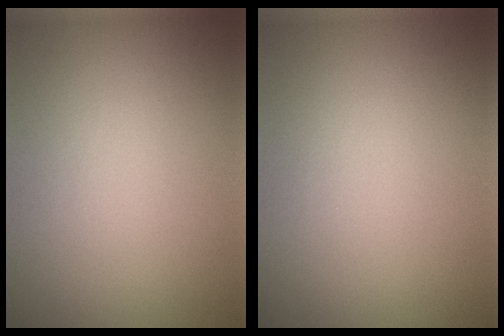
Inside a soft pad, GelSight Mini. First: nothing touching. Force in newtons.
{"total": 0.0}